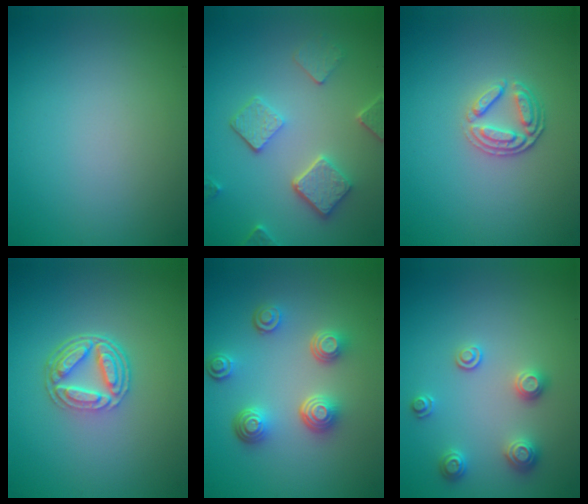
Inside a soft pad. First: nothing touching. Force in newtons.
{"total": 4.9, "press": 3.8, "slide": 3.1}
{"total": 2.7, "press": 2.4, "slide": 1.2}
{"total": 4.8, "press": 3.5, "slide": 3.3}
{"total": 4.5, "press": 3.5, "slide": 2.8}
{"total": 2.5, "press": 2.5, "slide": 0.3}